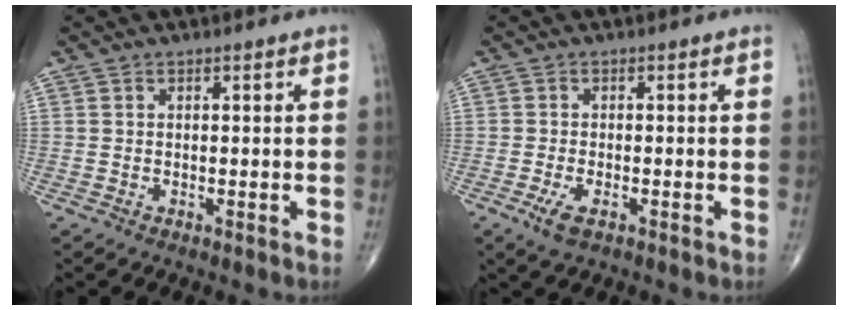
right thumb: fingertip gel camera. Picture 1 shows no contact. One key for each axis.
{"total": 3.3, "fx": -1.6, "fy": 1.4, "fz": 2.5, "tx": -0.056, "ty": -0.004, "tz": -0.027}